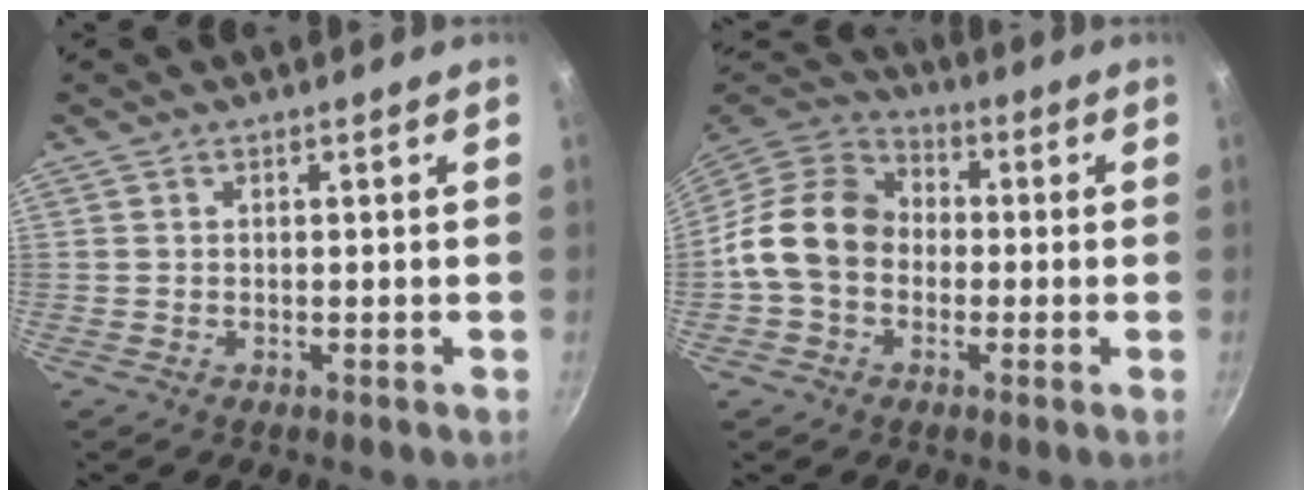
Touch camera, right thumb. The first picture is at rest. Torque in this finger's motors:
{"motor_torque": [2.07, 2.30, 1.33, -0.99, 0.13]}